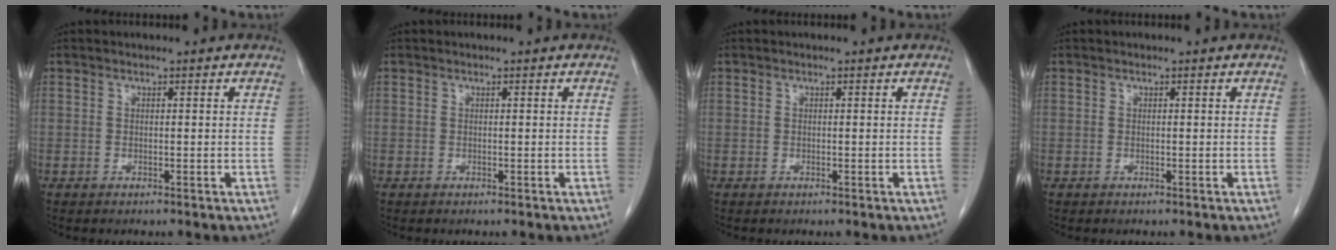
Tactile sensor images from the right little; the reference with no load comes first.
{"total": 0.0}
{"total": 0.0}
{"total": 0.0}